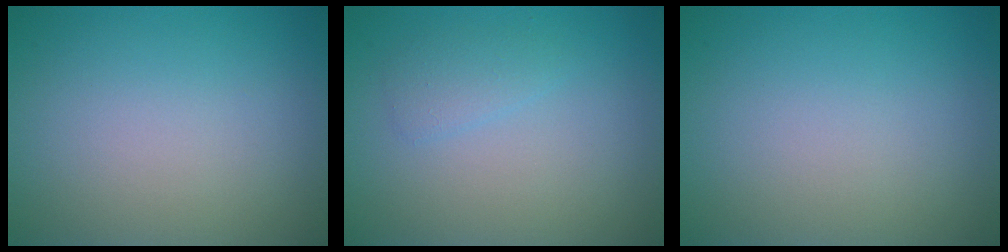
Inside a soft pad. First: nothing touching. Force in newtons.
{"total": 1.4, "press": 1.4, "slide": 0.1}
{"total": 0.0}